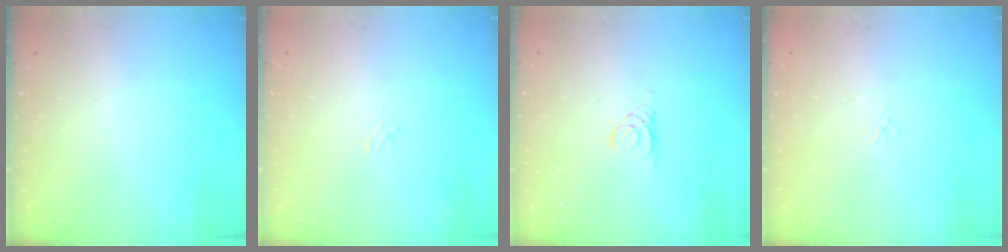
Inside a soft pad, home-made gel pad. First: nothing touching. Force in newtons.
{"total": 3.4, "press": 3.4, "slide": 0.2}
{"total": 1.3, "press": 1.3, "slide": 0.1}
{"total": 1.1, "press": 1.0, "slide": 0.3}